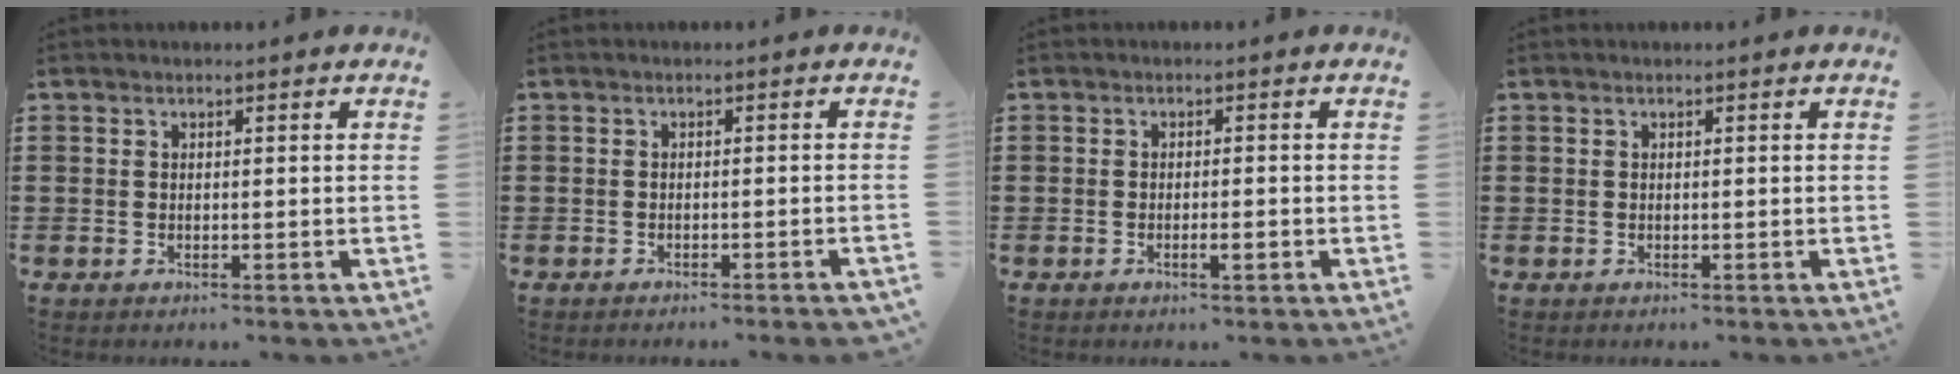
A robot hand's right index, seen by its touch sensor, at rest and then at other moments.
{"total": 1.1, "force": [-1.0, -0.2, 0.5], "torque": [-0.010, -0.002, -0.019]}
{"total": 1.8, "force": [-0.8, 0.4, 1.6], "torque": [-0.027, -0.001, -0.014]}
{"total": 0.0}